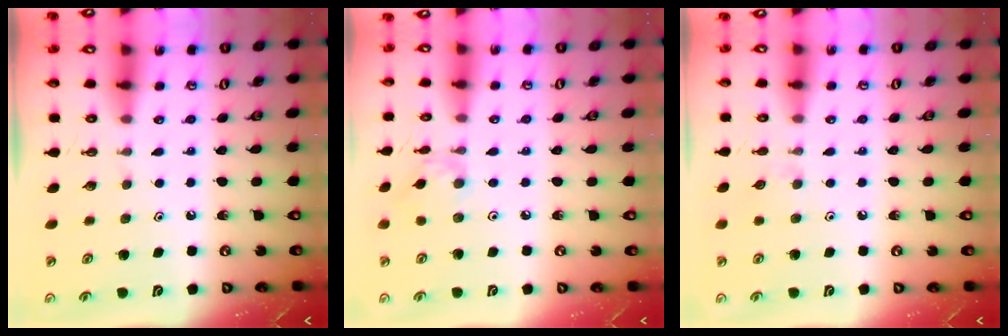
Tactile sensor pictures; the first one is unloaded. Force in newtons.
{"total": 2.9, "press": 2.9, "slide": 0.2}
{"total": 3.9, "press": 3.9, "slide": 0.6}